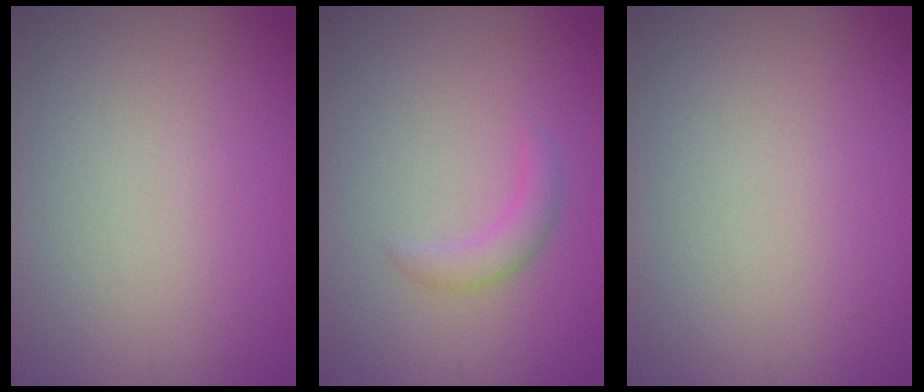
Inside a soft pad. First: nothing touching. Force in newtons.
{"total": 1.7, "press": 1.7, "slide": 0.2}
{"total": 0.0}